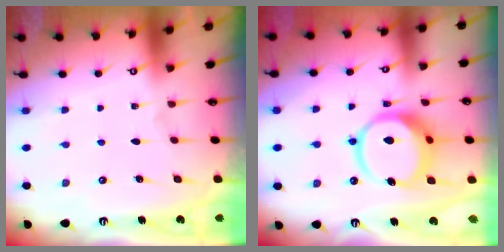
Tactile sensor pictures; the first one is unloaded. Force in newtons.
{"total": 13.1, "press": 13.0, "slide": 1.6}